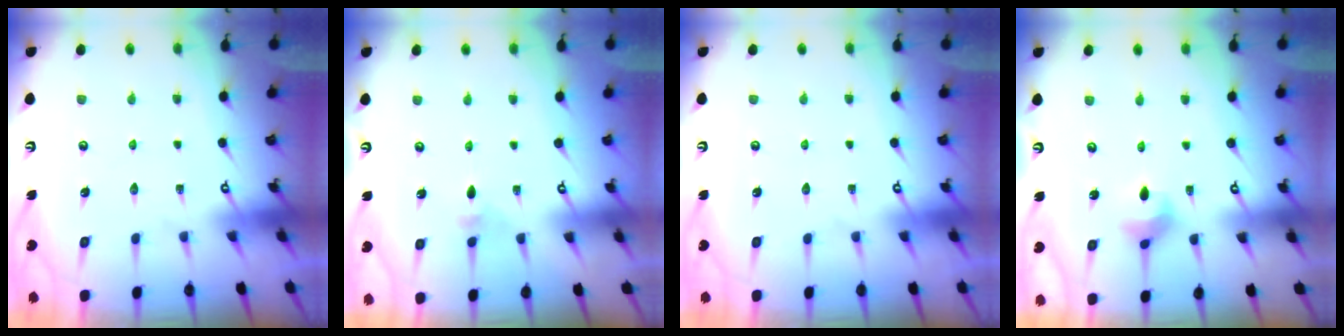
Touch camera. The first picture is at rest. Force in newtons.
{"total": 2.9, "press": 2.8, "slide": 0.8}
{"total": 0.0}
{"total": 4.6, "press": 4.5, "slide": 0.7}